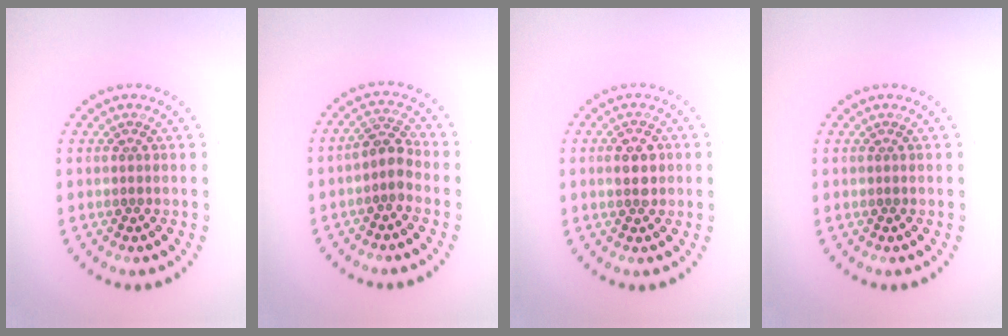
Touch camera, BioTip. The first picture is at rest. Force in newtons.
{"total": 2.4, "press": 2.2, "slide": 1.1}
{"total": 2.1, "press": 2.1, "slide": 0.3}
{"total": 0.0}